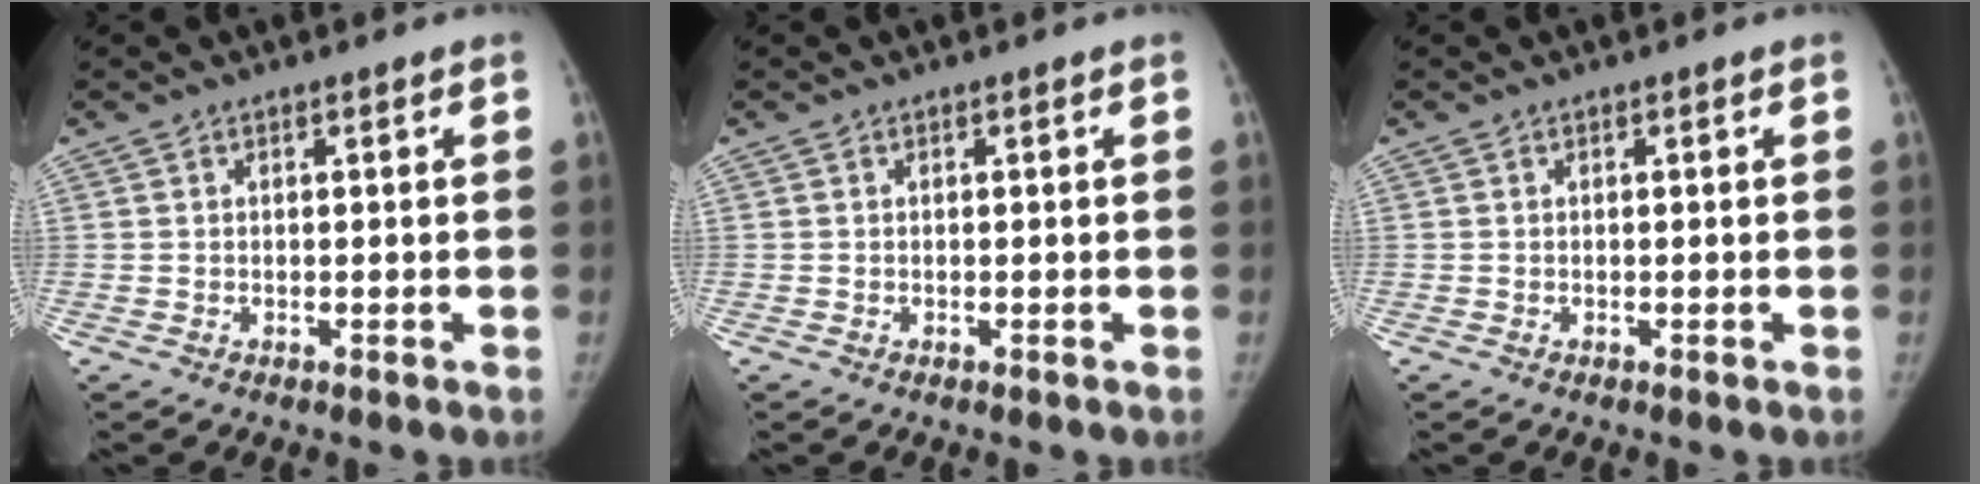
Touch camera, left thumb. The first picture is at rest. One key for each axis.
{"total": 0.0}
{"total": 0.0}